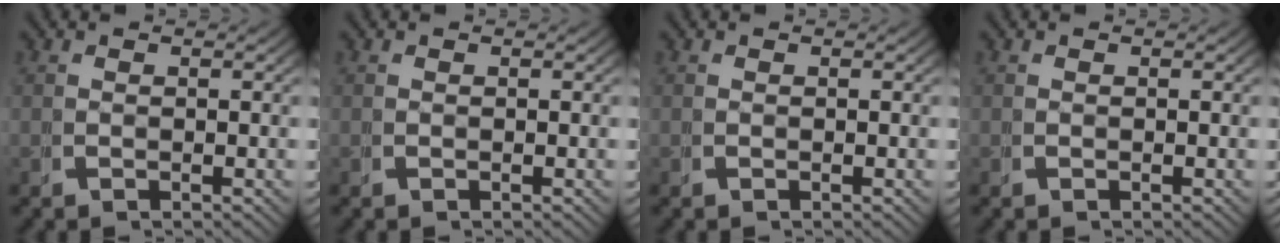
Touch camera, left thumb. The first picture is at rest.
{"total": 0.0}
{"total": 0.0}
{"total": 0.0}